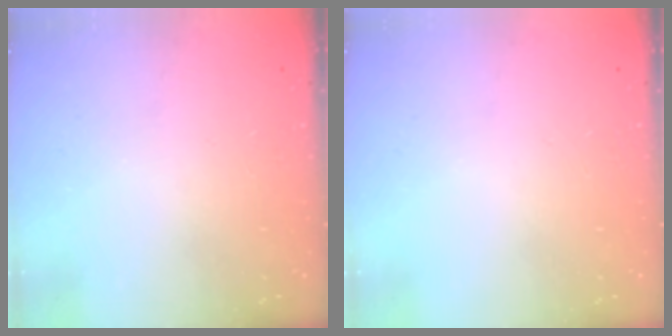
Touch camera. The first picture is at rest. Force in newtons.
{"total": 0.0}